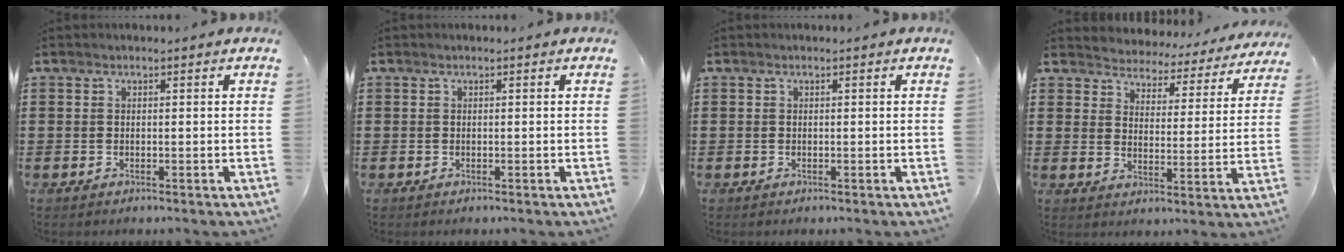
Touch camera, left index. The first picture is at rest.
{"total": 0.0}
{"total": 0.0}
{"total": 3.8, "force": [3.7, 0.2, -0.5], "torque": [-0.017, -0.037, 0.058]}